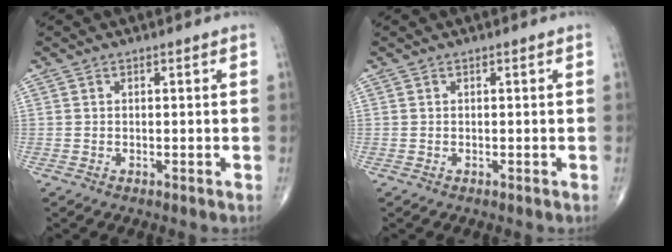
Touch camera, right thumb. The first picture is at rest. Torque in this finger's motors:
{"motor_torque": [0.10, -0.10, 0.14, 0.14, 0.00]}